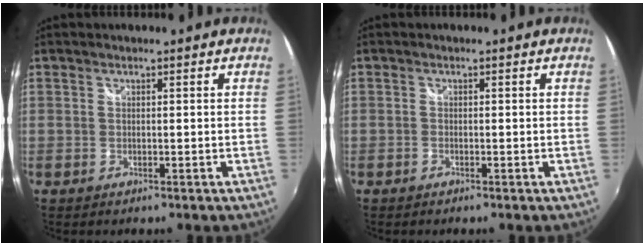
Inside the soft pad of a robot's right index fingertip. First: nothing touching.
{"total": 0.6, "force": [-0.5, 0.3, 0.1], "torque": [-0.004, -0.003, -0.013]}